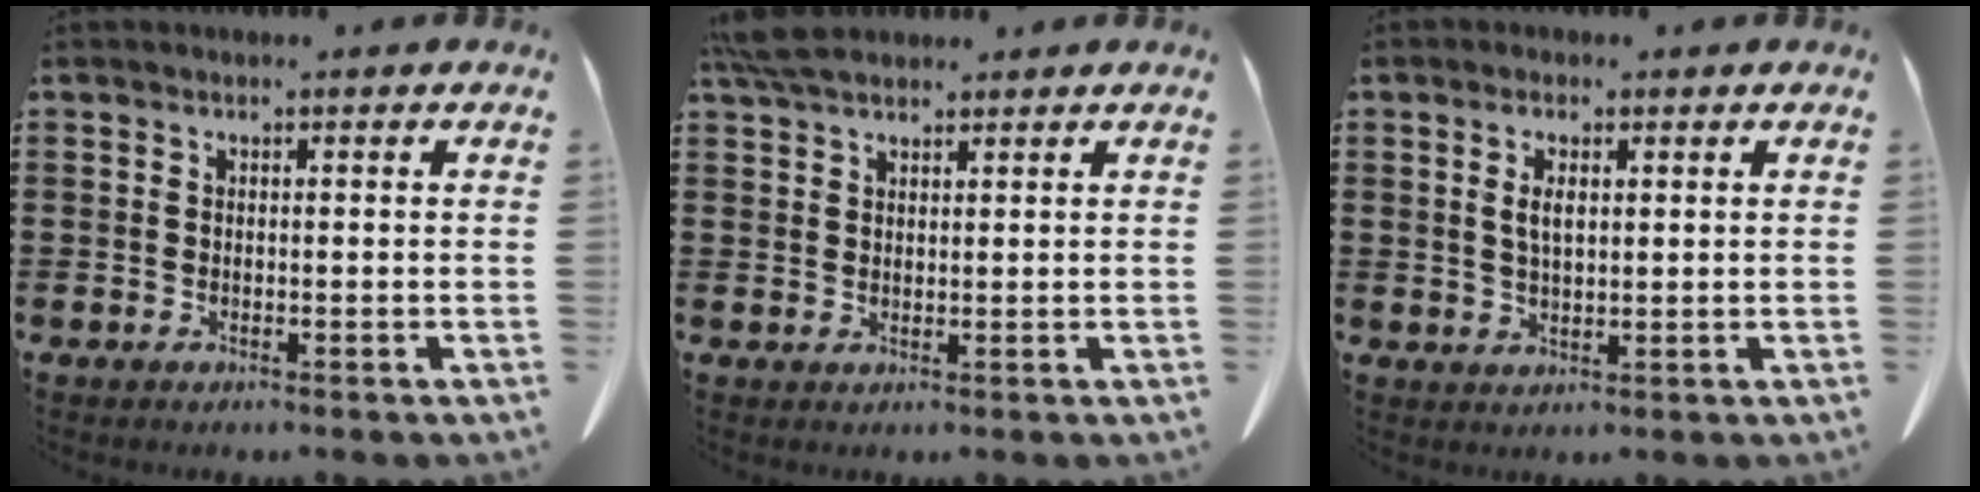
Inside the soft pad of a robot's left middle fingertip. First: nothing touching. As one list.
[{"total": 4.9, "force": [4.1, 1.4, 2.4], "torque": [-0.058, -0.001, 0.077]}, {"total": 3.3, "force": [1.1, 1.2, 2.8], "torque": [-0.051, 0.002, 0.016]}]